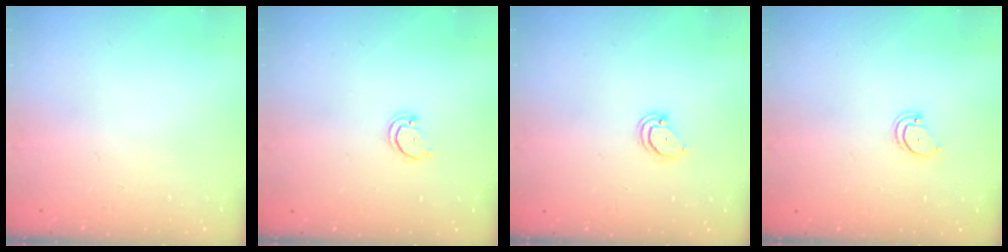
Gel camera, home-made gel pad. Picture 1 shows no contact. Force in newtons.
{"total": 1.9, "press": 1.9, "slide": 0.2}
{"total": 2.6, "press": 2.6, "slide": 0.2}
{"total": 3.0, "press": 3.0, "slide": 0.3}